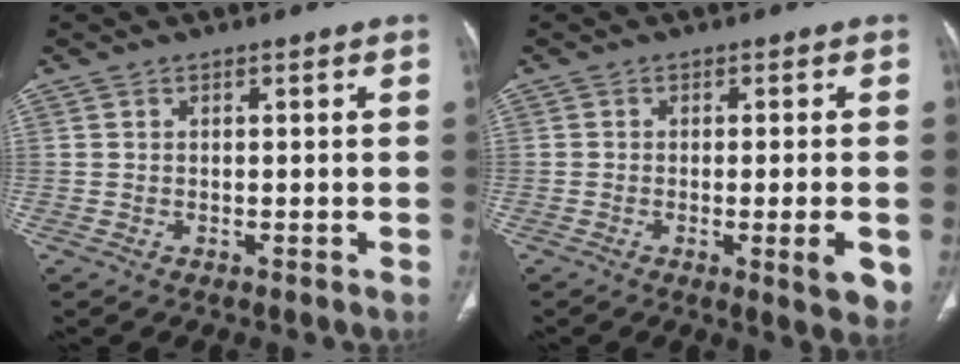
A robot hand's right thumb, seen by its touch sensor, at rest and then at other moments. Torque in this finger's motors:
{"motor_torque": [-0.61, 0.10, -0.27, 0.23, -0.05]}